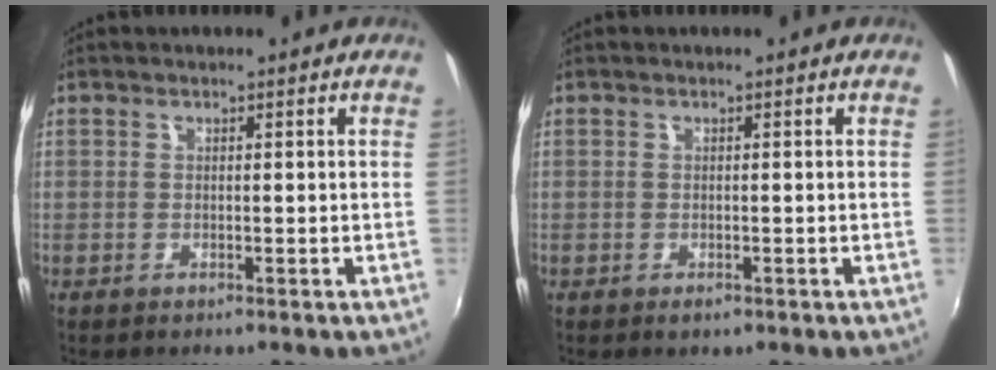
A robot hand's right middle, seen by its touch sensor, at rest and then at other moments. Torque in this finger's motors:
{"motor_torque": [-0.10, -0.30, -0.04, 0.00]}